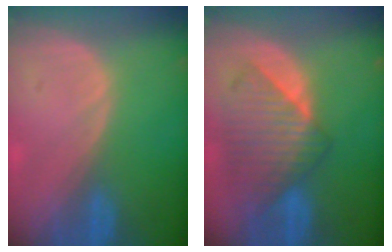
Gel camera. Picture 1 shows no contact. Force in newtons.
{"total": 8.7, "press": 8.1, "slide": 3.1}